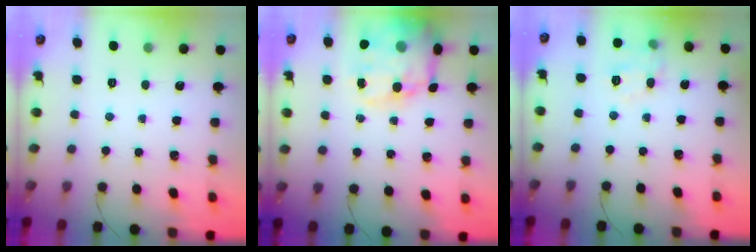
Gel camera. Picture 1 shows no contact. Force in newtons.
{"total": 19.5, "press": 19.0, "slide": 4.4}
{"total": 9.4, "press": 9.4, "slide": 0.6}